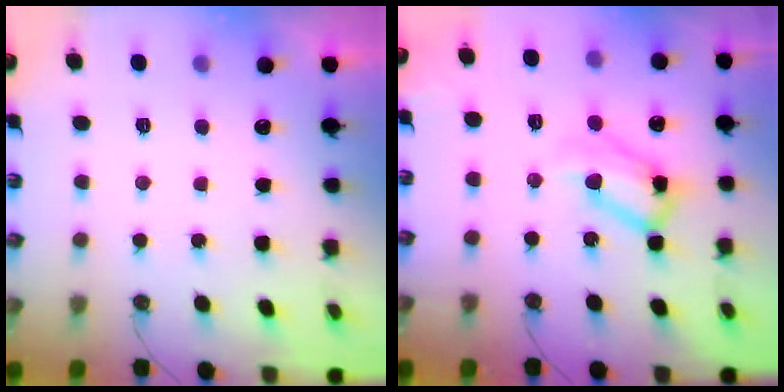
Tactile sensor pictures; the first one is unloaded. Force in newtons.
{"total": 13.0, "press": 13.0, "slide": 0.5}